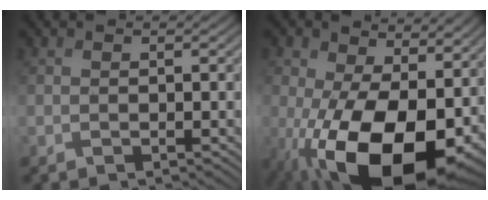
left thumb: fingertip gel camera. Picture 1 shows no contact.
{"total": 19.9, "force": [-3.0, 12.5, 15.2], "torque": [-0.264, -0.069, -0.025]}